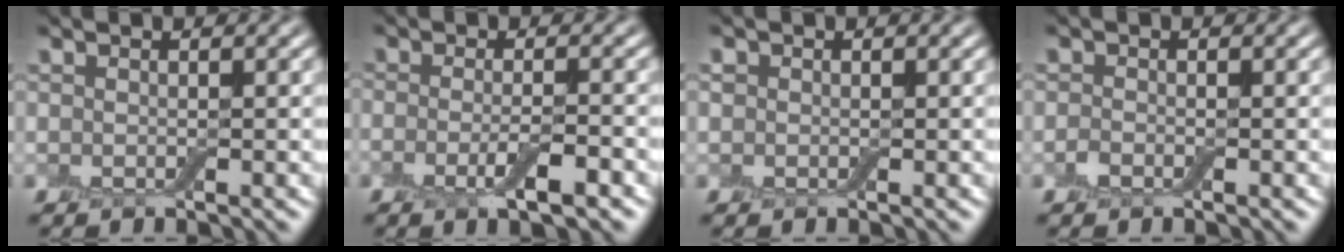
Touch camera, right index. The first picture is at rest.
{"total": 3.3, "force": [-1.4, 0.8, 2.8], "torque": [-0.055, -0.005, -0.028]}
{"total": 0.8, "force": [0.1, 0.7, 0.2], "torque": [0.001, 0.001, -0.001]}
{"total": 0.8, "force": [-0.4, 0.5, 0.5], "torque": [-0.011, 0.000, -0.011]}